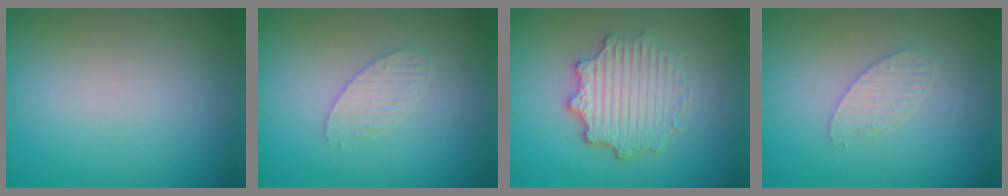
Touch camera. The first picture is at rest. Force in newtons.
{"total": 1.6, "press": 1.6, "slide": 0.1}
{"total": 4.9, "press": 3.8, "slide": 3.0}
{"total": 1.6, "press": 1.6, "slide": 0.1}